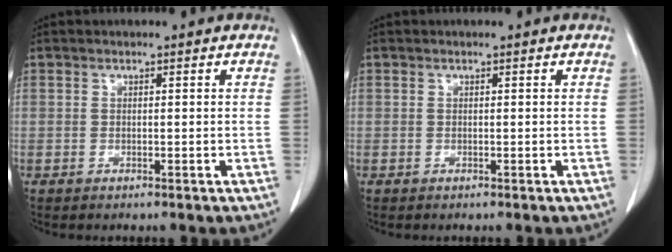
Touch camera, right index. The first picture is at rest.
{"total": 0.0}